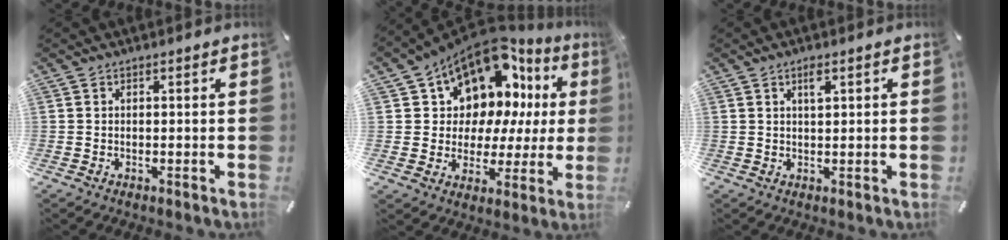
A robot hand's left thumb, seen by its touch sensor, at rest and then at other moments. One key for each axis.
{"total": 13.2, "fx": 9.3, "fy": 8.4, "fz": 4.4, "tx": -0.086, "ty": -0.085, "tz": 0.167}
{"total": 2.6, "fx": 1.5, "fy": 0.7, "fz": 2.0, "tx": -0.045, "ty": 0.006, "tz": 0.024}